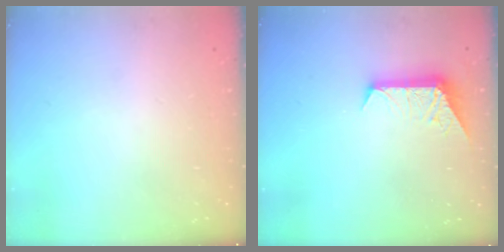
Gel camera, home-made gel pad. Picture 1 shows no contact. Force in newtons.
{"total": 8.1, "press": 8.1, "slide": 0.7}